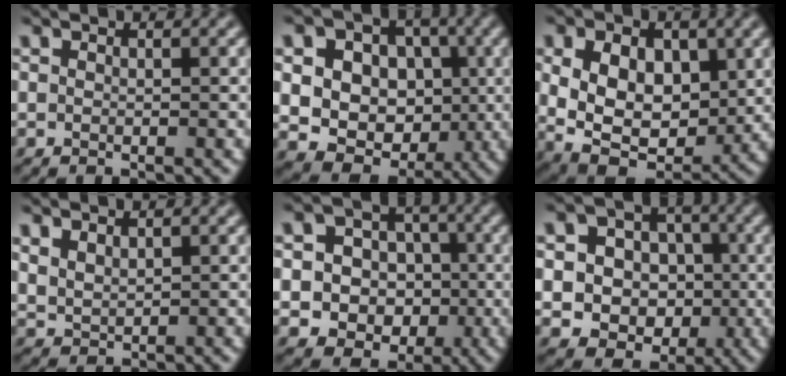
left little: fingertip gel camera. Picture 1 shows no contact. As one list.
[{"total": 12.5, "force": [1.5, 10.6, 6.5], "torque": [-0.116, 0.033, 0.009]}, {"total": 9.0, "force": [0.3, 6.0, 6.7], "torque": [-0.113, -0.010, 0.004]}, {"total": 1.8, "force": [1.0, 1.0, 1.1], "torque": [-0.029, -0.001, 0.023]}, {"total": 10.4, "force": [-2.7, 9.5, 3.2], "torque": [-0.061, 0.024, -0.068]}, {"total": 10.4, "force": [-1.6, 9.6, 3.7], "torque": [-0.075, 0.039, -0.051]}]